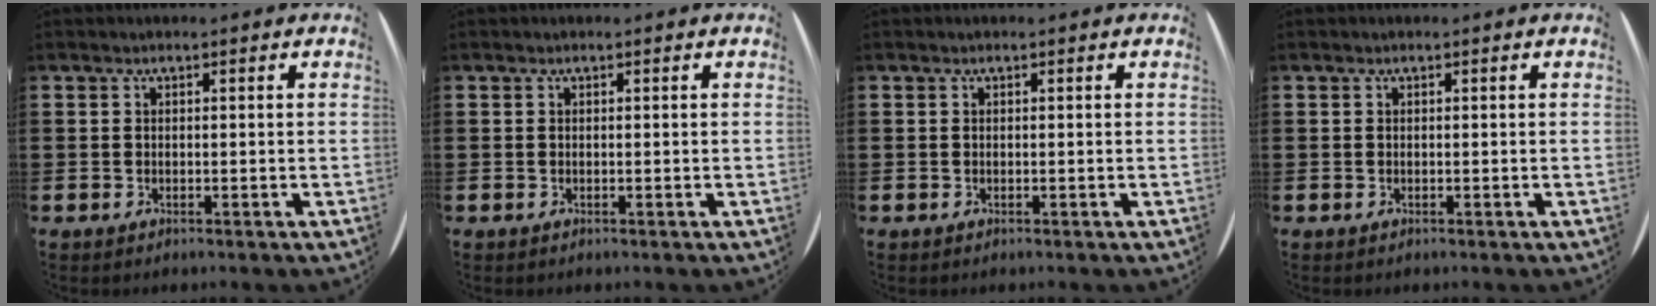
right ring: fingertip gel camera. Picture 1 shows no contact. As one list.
[{"total": 0.0}, {"total": 0.0}, {"total": 0.0}]